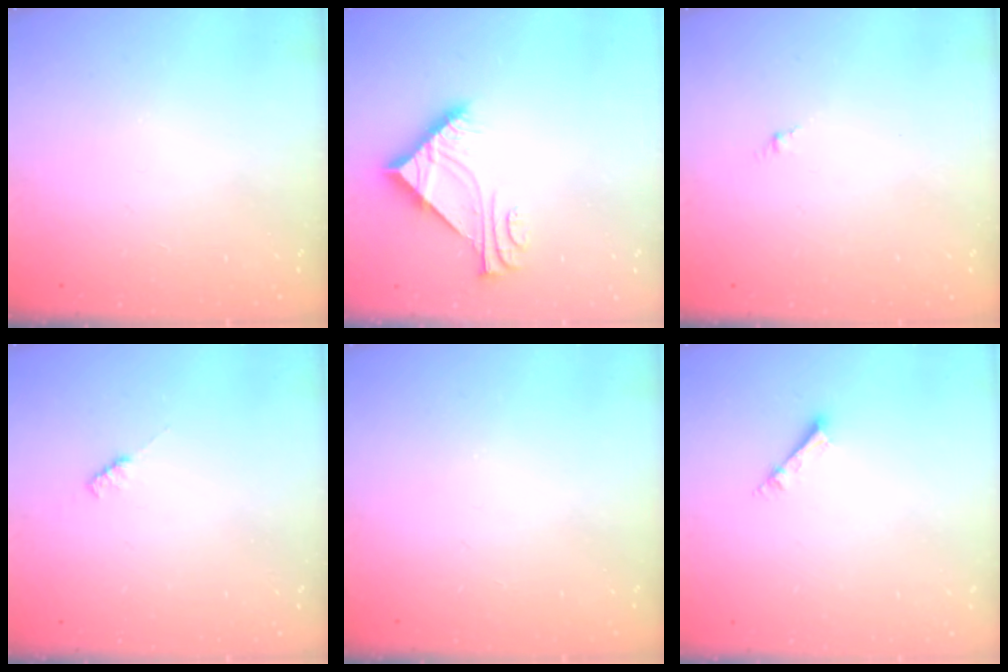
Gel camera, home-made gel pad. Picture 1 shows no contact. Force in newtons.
{"total": 9.4, "press": 9.4, "slide": 0.8}
{"total": 0.0}
{"total": 2.2, "press": 2.2, "slide": 0.4}
{"total": 0.0}
{"total": 2.3, "press": 2.3, "slide": 0.1}